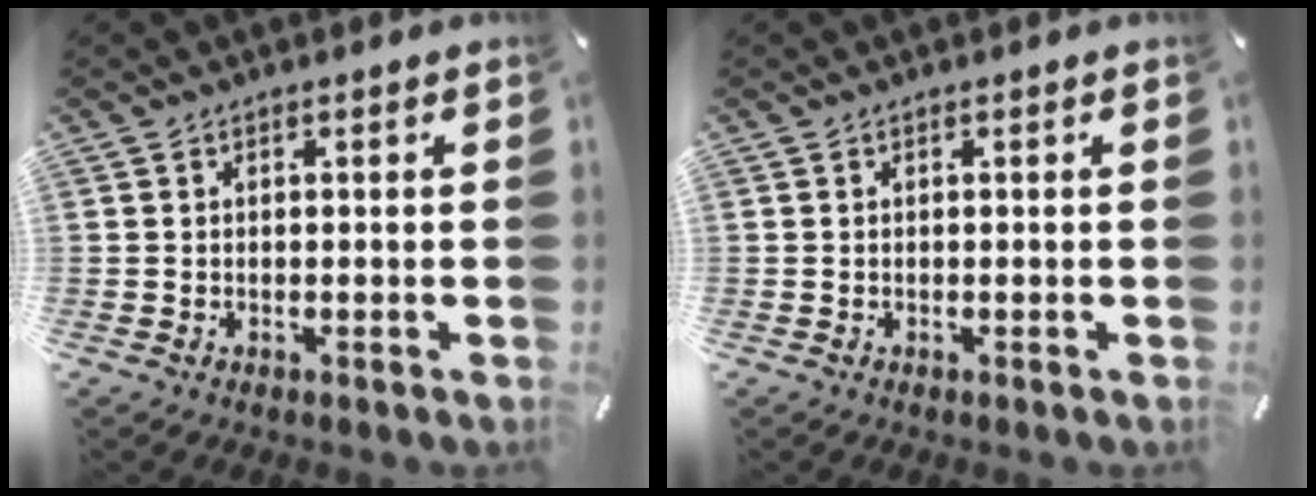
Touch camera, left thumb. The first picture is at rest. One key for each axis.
{"total": 0.0}